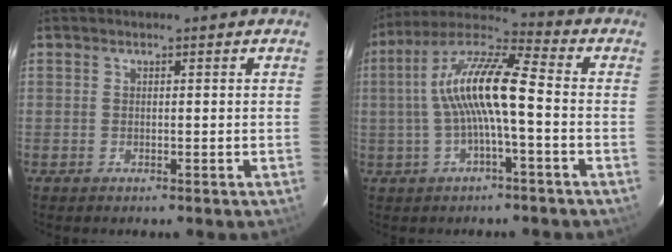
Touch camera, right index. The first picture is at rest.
{"total": 12.7, "force": [-0.9, 2.3, 12.5], "torque": [-0.242, 0.022, -0.021]}